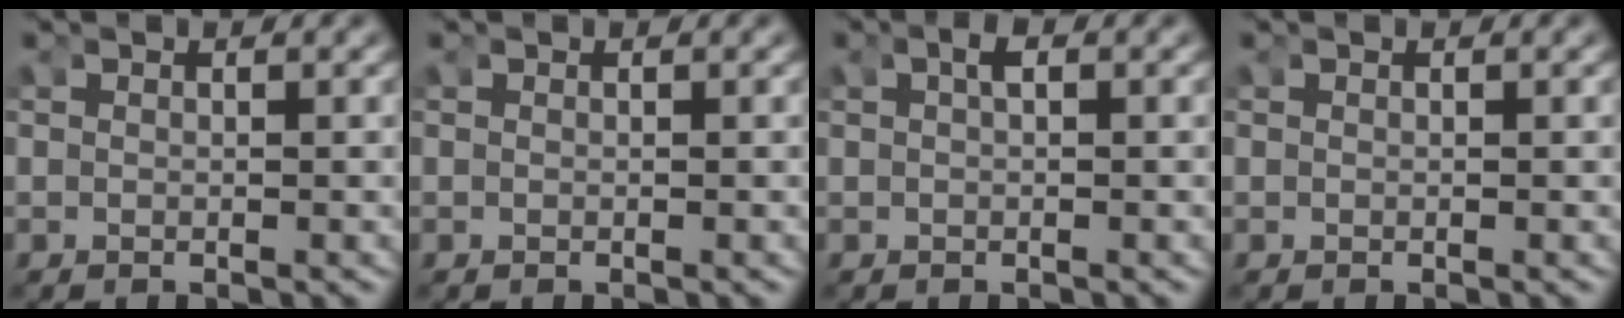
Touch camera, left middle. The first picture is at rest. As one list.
[{"total": 0.0}, {"total": 0.8, "force": [0.2, -0.1, 0.8], "torque": [-0.013, 0.007, 0.003]}, {"total": 0.0}]